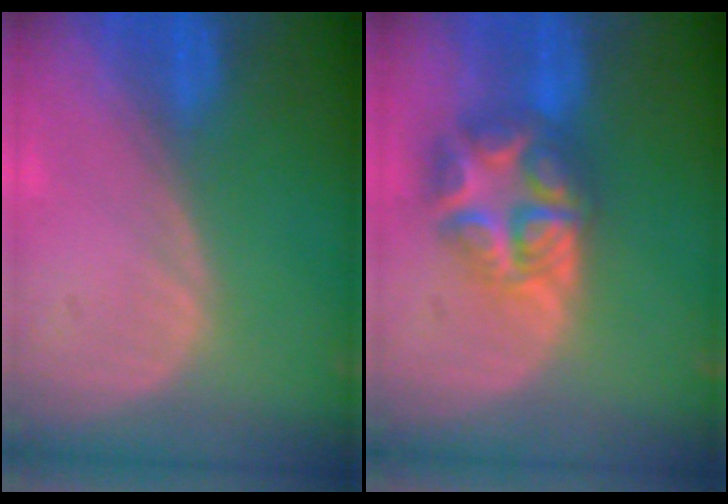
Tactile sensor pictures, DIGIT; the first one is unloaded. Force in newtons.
{"total": 8.0, "press": 8.0, "slide": 0.5}